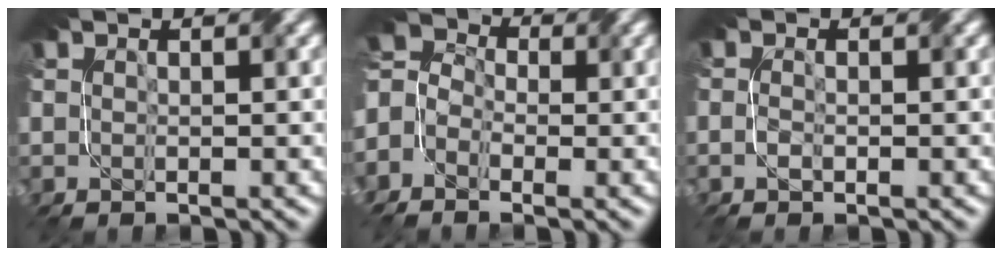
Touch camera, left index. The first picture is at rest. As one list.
[{"total": 5.1, "force": [-2.4, 3.6, 2.7], "torque": [-0.058, 0.004, -0.050]}, {"total": 1.1, "force": [-0.5, 0.6, 0.8], "torque": [-0.023, 0.001, -0.008]}]